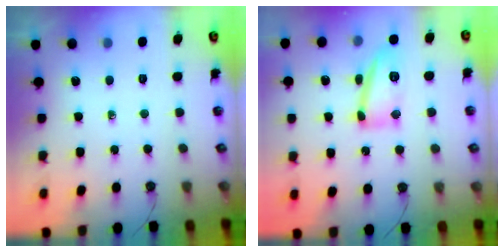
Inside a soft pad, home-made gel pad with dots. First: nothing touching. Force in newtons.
{"total": 14.3, "press": 14.3, "slide": 1.4}